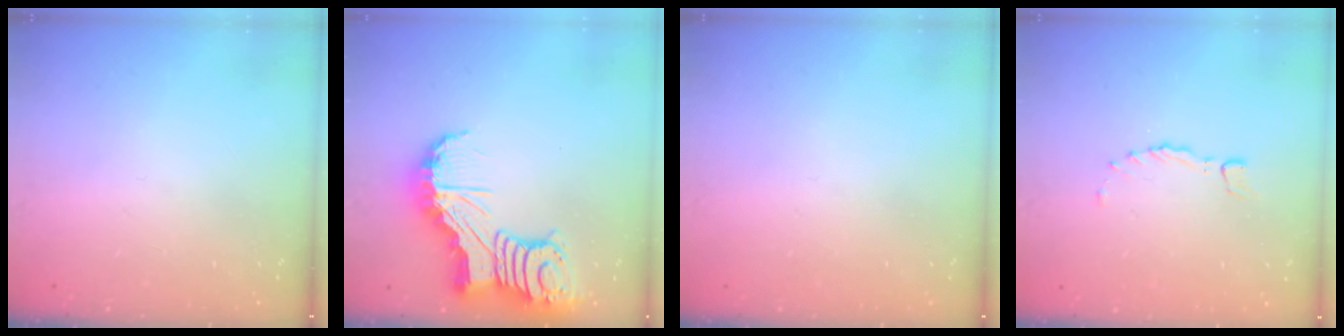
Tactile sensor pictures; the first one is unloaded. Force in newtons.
{"total": 13.4, "press": 13.3, "slide": 1.6}
{"total": 0.0}
{"total": 0.0}